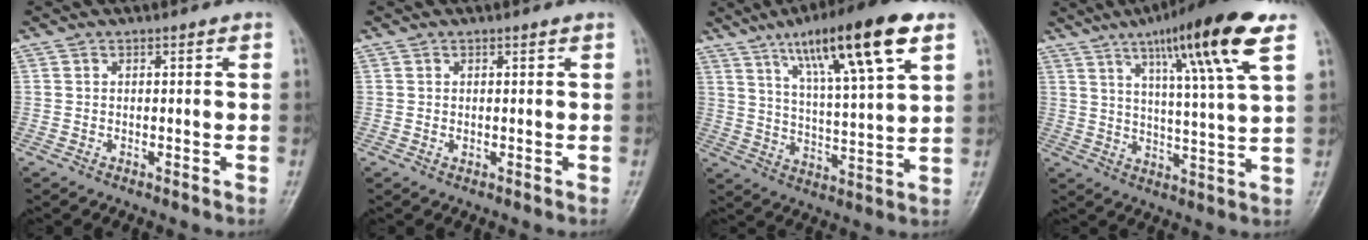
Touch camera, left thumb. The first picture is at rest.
{"total": 0.5, "force": [0.2, 0.3, 0.4], "torque": [-0.006, -0.001, 0.004]}
{"total": 18.8, "force": [10.0, 3.2, 15.6], "torque": [-0.245, -0.029, 0.167]}
{"total": 17.3, "force": [9.0, 1.5, 14.7], "torque": [-0.229, -0.030, 0.137]}